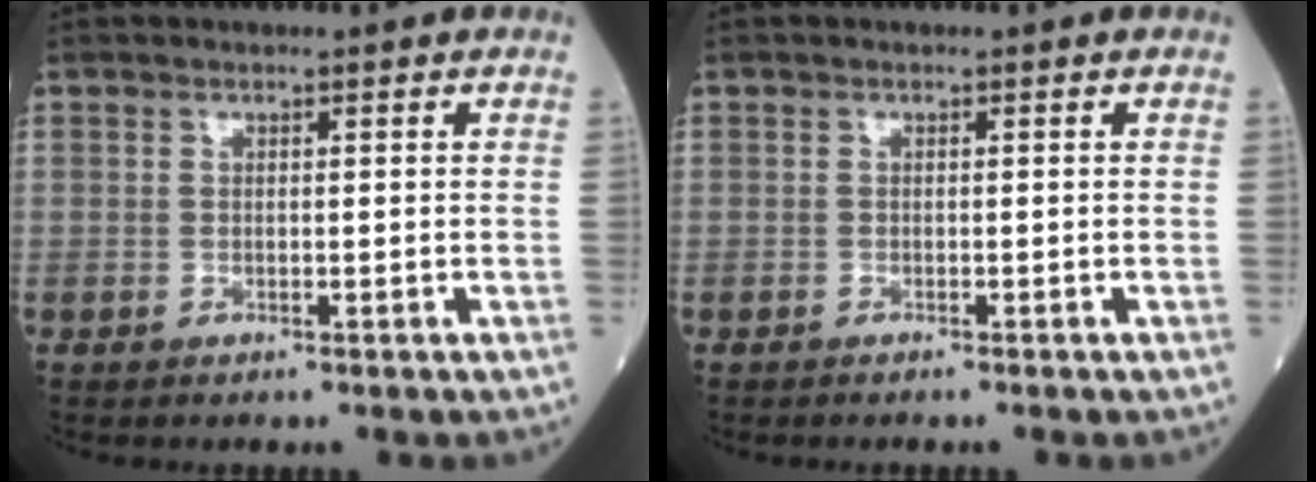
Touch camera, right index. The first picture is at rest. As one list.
[{"total": 0.9, "force": [-0.7, -0.1, 0.5], "torque": [-0.008, 0.001, -0.008]}]